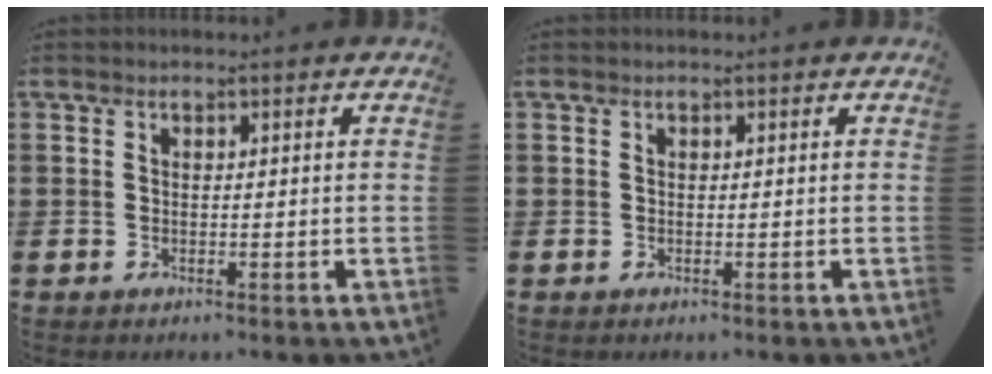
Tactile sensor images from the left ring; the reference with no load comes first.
{"total": 0.0}